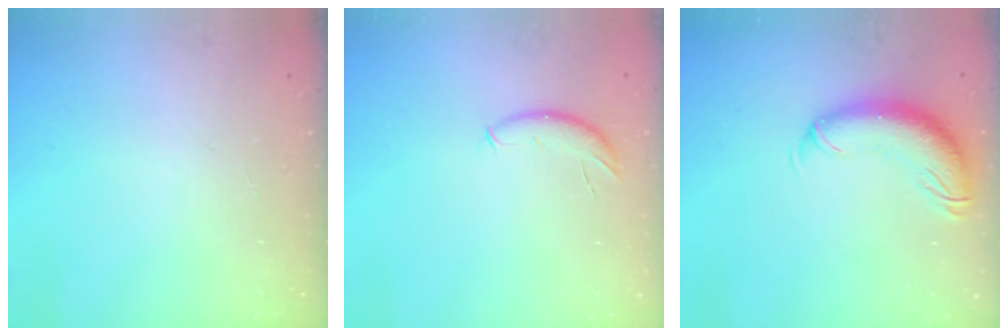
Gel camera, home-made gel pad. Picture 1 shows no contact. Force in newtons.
{"total": 7.3, "press": 7.2, "slide": 0.6}
{"total": 11.8, "press": 11.5, "slide": 2.9}